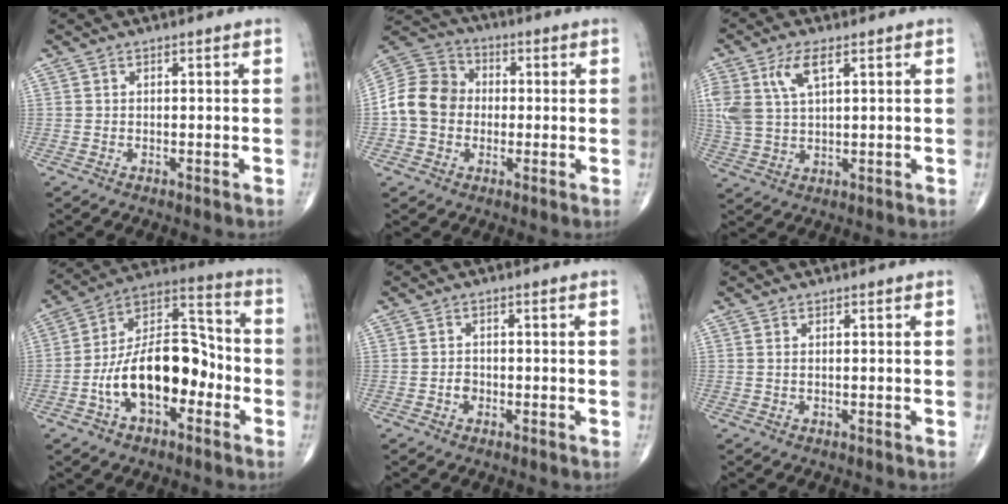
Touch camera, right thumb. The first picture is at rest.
{"total": 11.6, "force": [-0.8, 9.8, 6.1], "torque": [-0.102, 0.035, -0.024]}
{"total": 8.9, "force": [3.7, 4.1, 7.1], "torque": [-0.161, -0.001, 0.077]}
{"total": 18.5, "force": [-4.9, 10.3, 14.6], "torque": [-0.225, 0.054, -0.089]}
{"total": 1.6, "force": [-0.6, 1.3, 0.8], "torque": [-0.006, 0.005, -0.011]}
{"total": 0.5, "force": [0.1, 0.2, 0.4], "torque": [-0.012, 0.004, 0.004]}